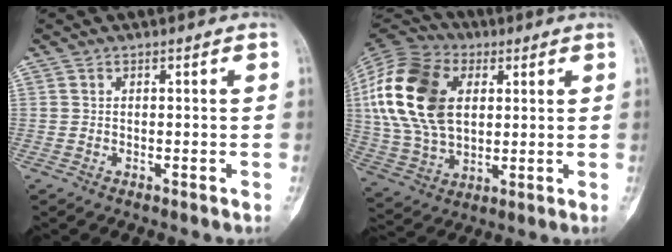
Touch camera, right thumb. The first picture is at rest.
{"total": 22.5, "force": [4.8, 14.8, 16.2], "torque": [-0.326, -0.001, 0.084]}